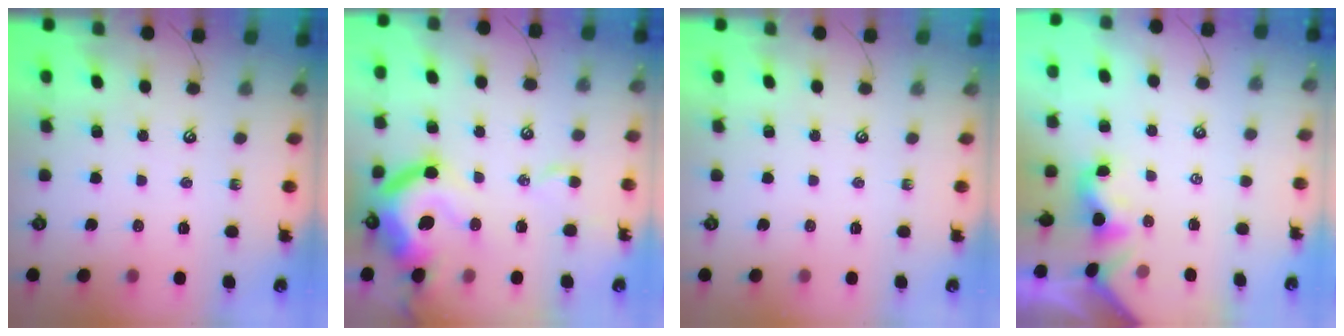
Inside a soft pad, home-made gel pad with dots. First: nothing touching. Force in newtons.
{"total": 21.4, "press": 21.2, "slide": 3.1}
{"total": 0.0}
{"total": 1.9, "press": 1.8, "slide": 0.5}